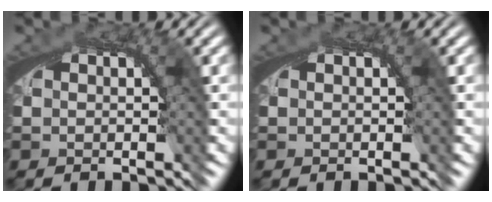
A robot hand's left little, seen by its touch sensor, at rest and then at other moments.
{"total": 0.0}